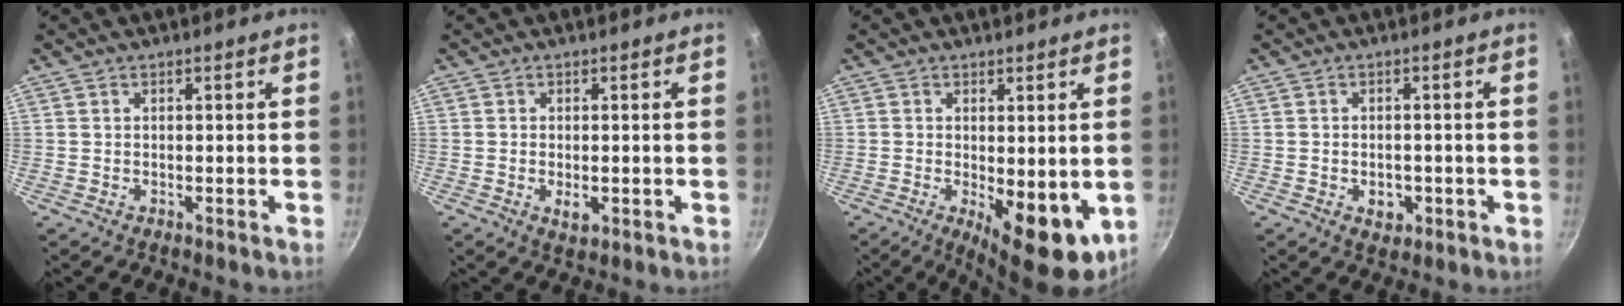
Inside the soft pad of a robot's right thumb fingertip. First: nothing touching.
{"total": 3.0, "force": [-0.6, 1.7, 2.3], "torque": [-0.038, -0.007, -0.009]}
{"total": 10.9, "force": [-1.9, 4.7, 9.7], "torque": [-0.112, -0.010, -0.013]}
{"total": 3.5, "force": [-1.1, 2.6, 2.1], "torque": [-0.020, 0.010, -0.009]}